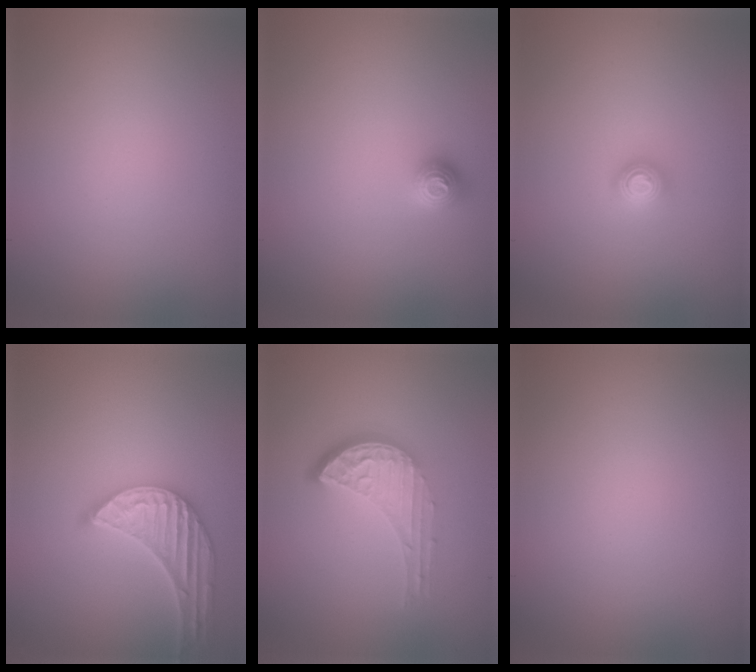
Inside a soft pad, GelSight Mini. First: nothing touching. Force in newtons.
{"total": 1.3, "press": 1.2, "slide": 0.3}
{"total": 1.1, "press": 1.1, "slide": 0.0}
{"total": 5.2, "press": 4.4, "slide": 2.7}
{"total": 4.6, "press": 3.3, "slide": 3.2}
{"total": 0.0}